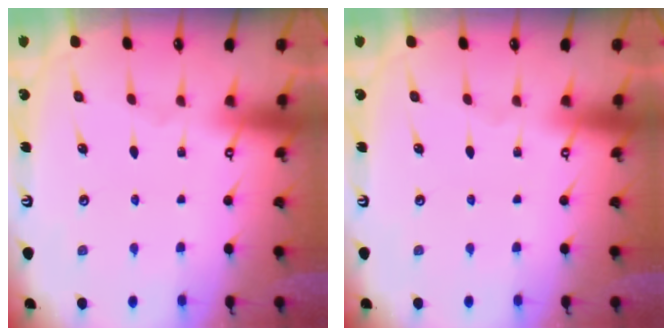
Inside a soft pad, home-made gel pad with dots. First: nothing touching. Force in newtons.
{"total": 0.0}